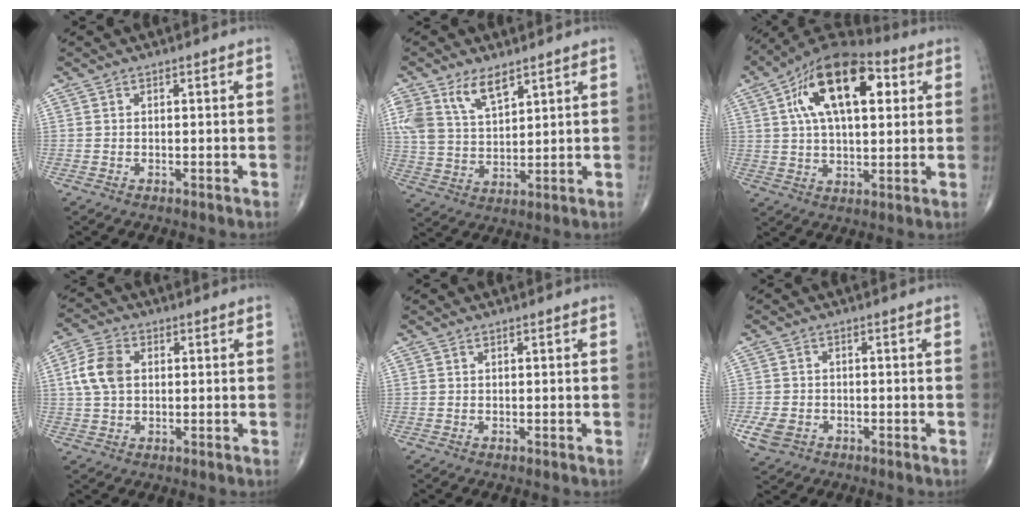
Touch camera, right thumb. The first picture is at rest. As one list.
[{"total": 10.6, "force": [6.3, 5.5, 6.6], "torque": [-0.118, -0.020, 0.133]}, {"total": 19.7, "force": [6.1, 9.8, 16.0], "torque": [-0.250, 0.010, 0.092]}, {"total": 7.5, "force": [1.2, 5.1, 5.4], "torque": [-0.110, 0.011, 0.021]}, {"total": 0.0}, {"total": 4.7, "force": [-1.9, 3.6, 2.4], "torque": [-0.052, 0.004, -0.029]}]